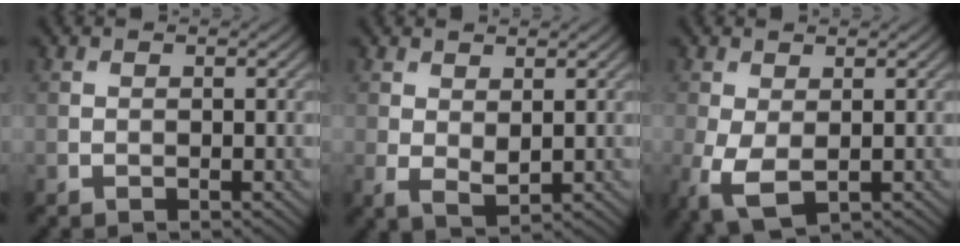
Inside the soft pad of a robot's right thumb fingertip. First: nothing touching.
{"total": 2.6, "force": [0.8, 1.3, 2.1], "torque": [-0.045, -0.007, 0.020]}
{"total": 4.9, "force": [-1.0, 2.7, 4.0], "torque": [-0.114, -0.016, -0.014]}